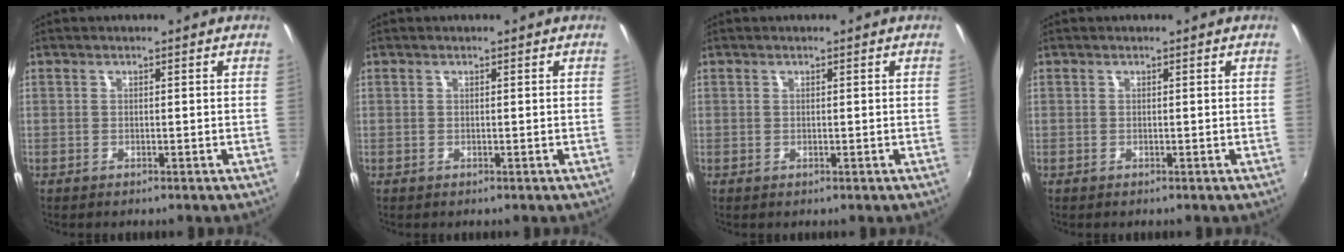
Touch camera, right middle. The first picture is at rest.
{"total": 0.0}
{"total": 0.0}
{"total": 0.0}